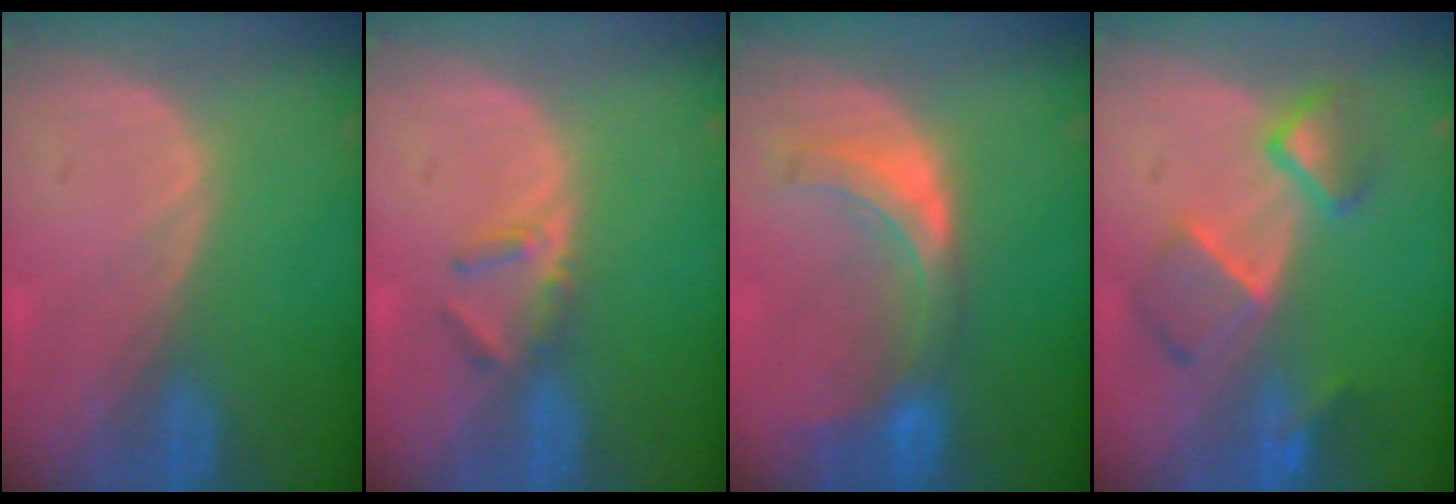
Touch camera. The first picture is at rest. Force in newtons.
{"total": 2.9, "press": 2.6, "slide": 1.1}
{"total": 7.4, "press": 6.8, "slide": 2.8}
{"total": 6.9, "press": 6.7, "slide": 1.6}